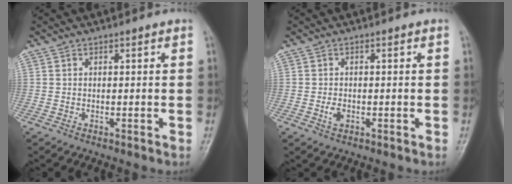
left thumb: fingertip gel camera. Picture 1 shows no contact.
{"total": 1.9, "force": [-0.5, 1.3, 1.3], "torque": [-0.025, -0.001, -0.010]}